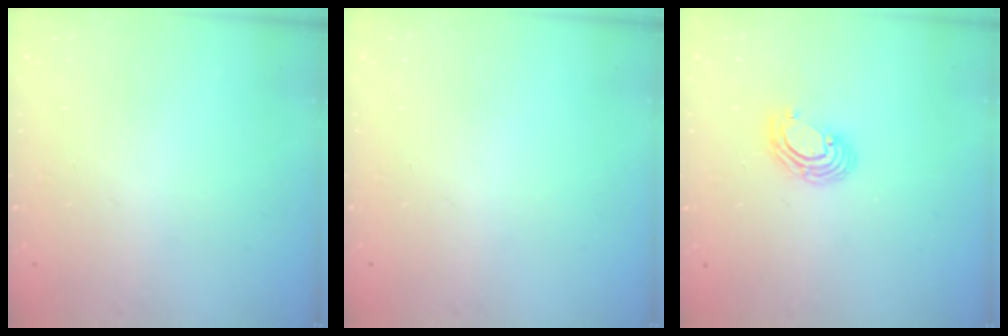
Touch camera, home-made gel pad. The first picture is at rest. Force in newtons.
{"total": 0.0}
{"total": 6.0, "press": 6.0, "slide": 0.4}